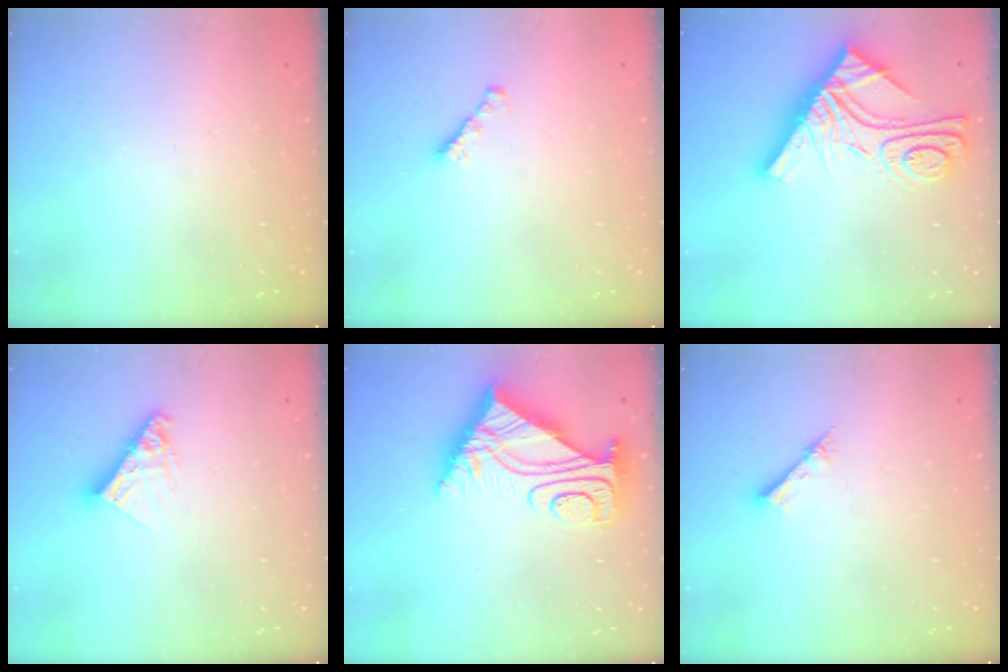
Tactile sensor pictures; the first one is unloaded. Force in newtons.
{"total": 1.7, "press": 1.6, "slide": 0.5}
{"total": 21.9, "press": 21.8, "slide": 2.1}
{"total": 9.0, "press": 9.0, "slide": 0.9}
{"total": 8.9, "press": 8.8, "slide": 0.9}
{"total": 2.1, "press": 2.1, "slide": 0.2}